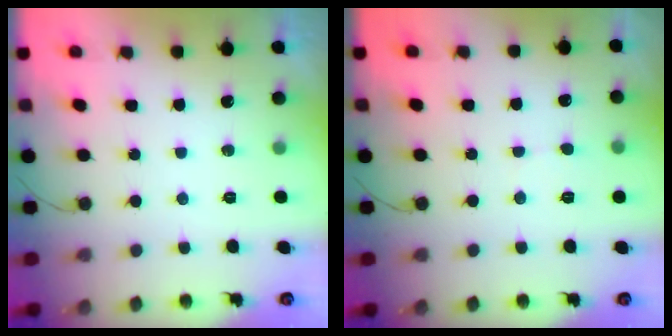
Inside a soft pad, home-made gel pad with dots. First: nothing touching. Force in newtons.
{"total": 2.9, "press": 2.9, "slide": 0.3}